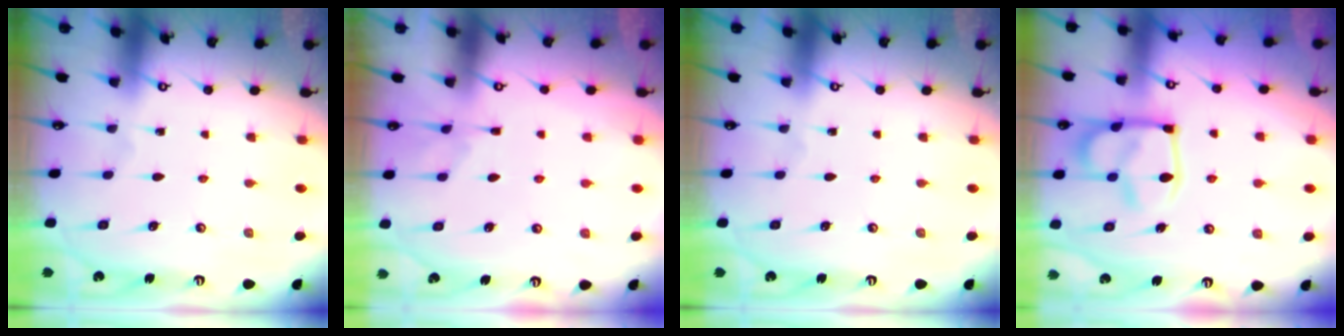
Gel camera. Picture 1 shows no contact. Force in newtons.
{"total": 6.7, "press": 6.6, "slide": 1.2}
{"total": 0.0}
{"total": 8.7, "press": 8.6, "slide": 1.3}